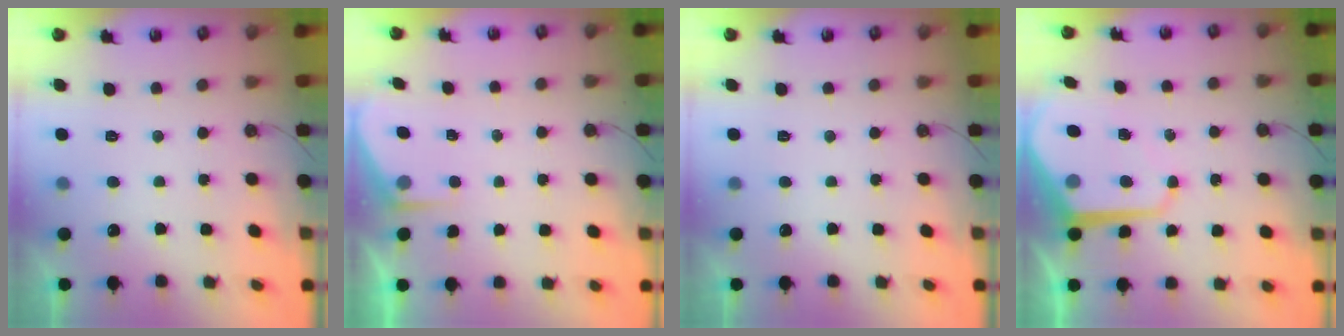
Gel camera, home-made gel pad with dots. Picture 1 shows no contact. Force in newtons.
{"total": 1.5, "press": 1.4, "slide": 0.2}
{"total": 0.0}
{"total": 9.7, "press": 9.7, "slide": 0.7}